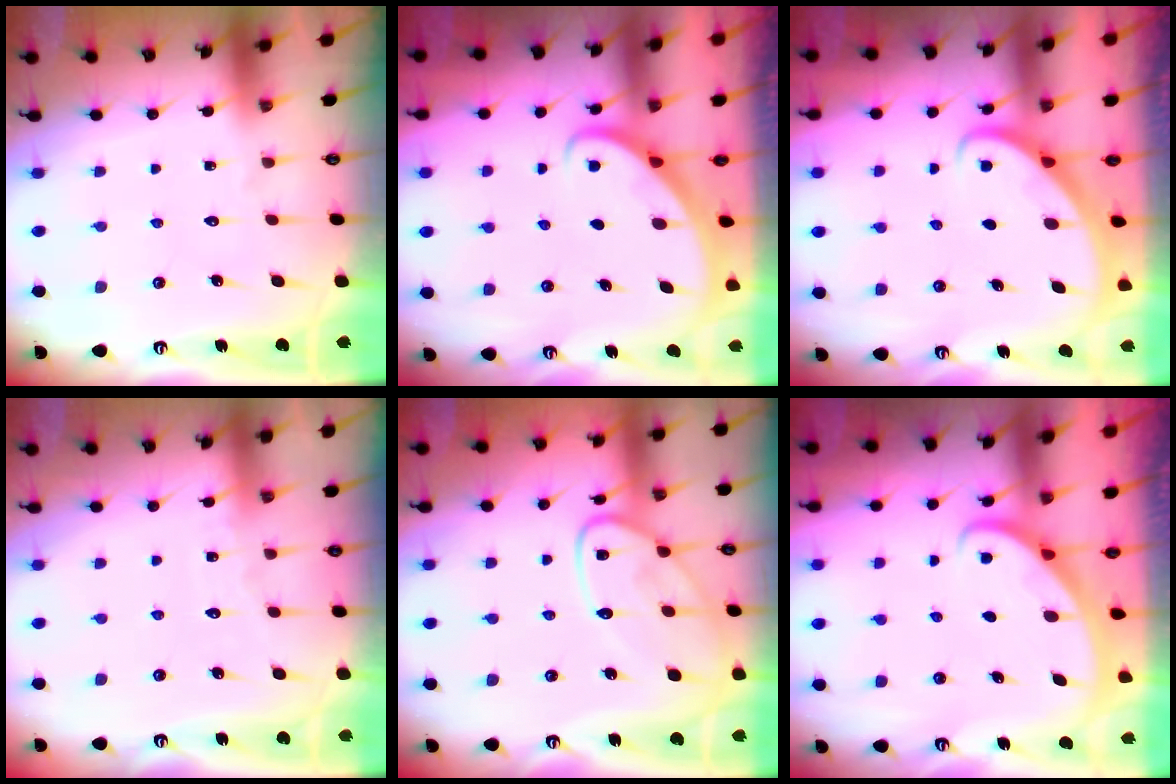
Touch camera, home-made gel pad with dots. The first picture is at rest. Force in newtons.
{"total": 2.7, "press": 2.7, "slide": 0.2}
{"total": 2.7, "press": 2.7, "slide": 0.2}
{"total": 3.5, "press": 3.5, "slide": 0.3}
{"total": 13.2, "press": 13.2, "slide": 1.2}
{"total": 2.6, "press": 2.6, "slide": 0.1}